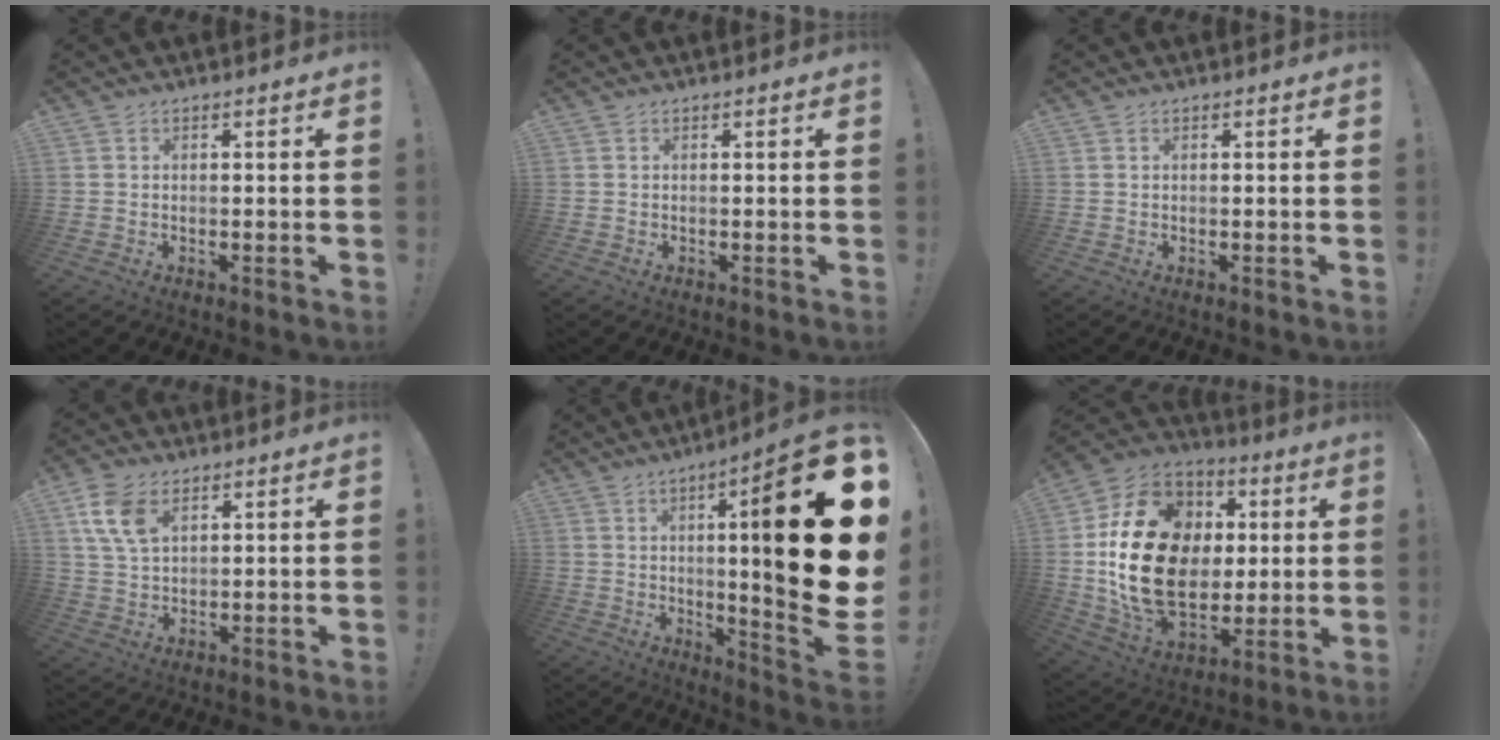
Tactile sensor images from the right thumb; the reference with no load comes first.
{"total": 0.0}
{"total": 0.0}
{"total": 9.6, "force": [4.5, 5.8, 6.1], "torque": [-0.120, -0.007, 0.090]}
{"total": 27.8, "force": [4.6, 5.3, 26.9], "torque": [-0.388, -0.039, 0.074]}
{"total": 26.3, "force": [2.3, 19.9, 17.0], "torque": [-0.312, 0.000, 0.072]}